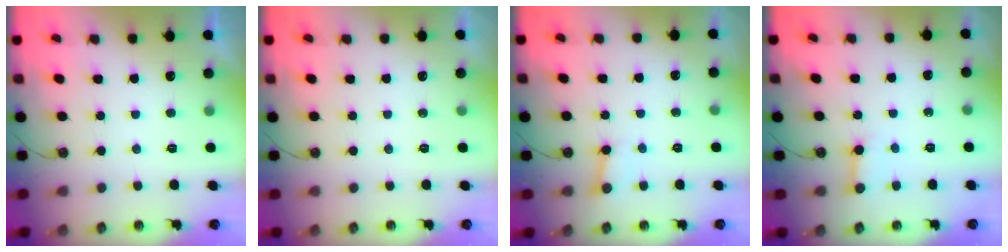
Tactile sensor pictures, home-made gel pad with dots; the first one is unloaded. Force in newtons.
{"total": 0.0}
{"total": 2.7, "press": 2.7, "slide": 0.3}
{"total": 3.0, "press": 2.9, "slide": 0.5}